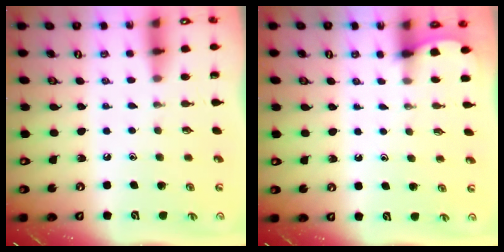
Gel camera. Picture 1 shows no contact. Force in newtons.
{"total": 1.9, "press": 1.9, "slide": 0.2}